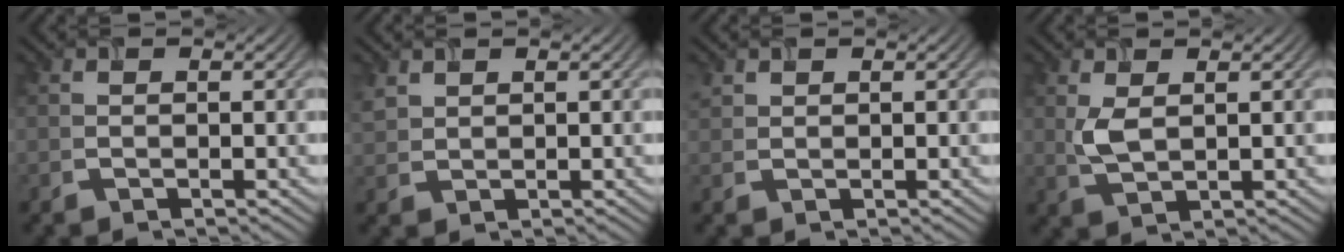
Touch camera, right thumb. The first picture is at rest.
{"total": 2.1, "force": [1.5, 1.3, 0.8], "torque": [-0.026, 0.003, 0.036]}
{"total": 1.3, "force": [1.0, 0.8, 0.3], "torque": [-0.010, 0.005, 0.023]}
{"total": 3.2, "force": [0.9, 1.6, 2.6], "torque": [-0.068, -0.002, 0.022]}